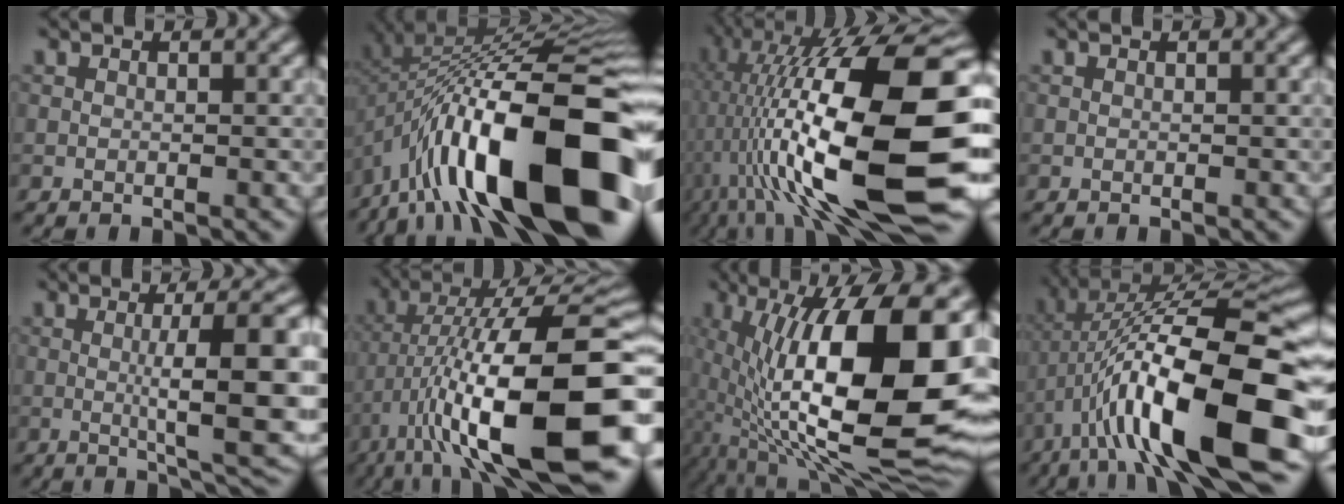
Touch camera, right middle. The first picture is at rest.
{"total": 18.9, "force": [-7.5, 6.9, 16.0], "torque": [-0.256, 0.039, -0.129]}
{"total": 19.6, "force": [-0.5, 6.0, 18.6], "torque": [-0.320, 0.022, -0.003]}
{"total": 0.0}
{"total": 9.9, "force": [-0.3, 1.9, 9.7], "torque": [-0.127, 0.007, 0.003]}
{"total": 16.7, "force": [-4.4, 5.0, 15.3], "torque": [-0.249, 0.032, -0.065]}
{"total": 16.4, "force": [0.0, 6.0, 15.2], "torque": [-0.250, 0.007, 0.007]}
{"total": 15.8, "force": [-3.7, 4.4, 14.7], "torque": [-0.248, 0.033, -0.053]}